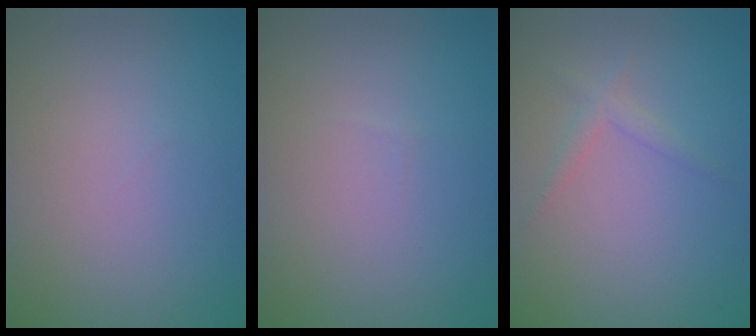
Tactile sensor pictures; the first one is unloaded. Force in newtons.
{"total": 0.0}
{"total": 1.3, "press": 1.3, "slide": 0.1}